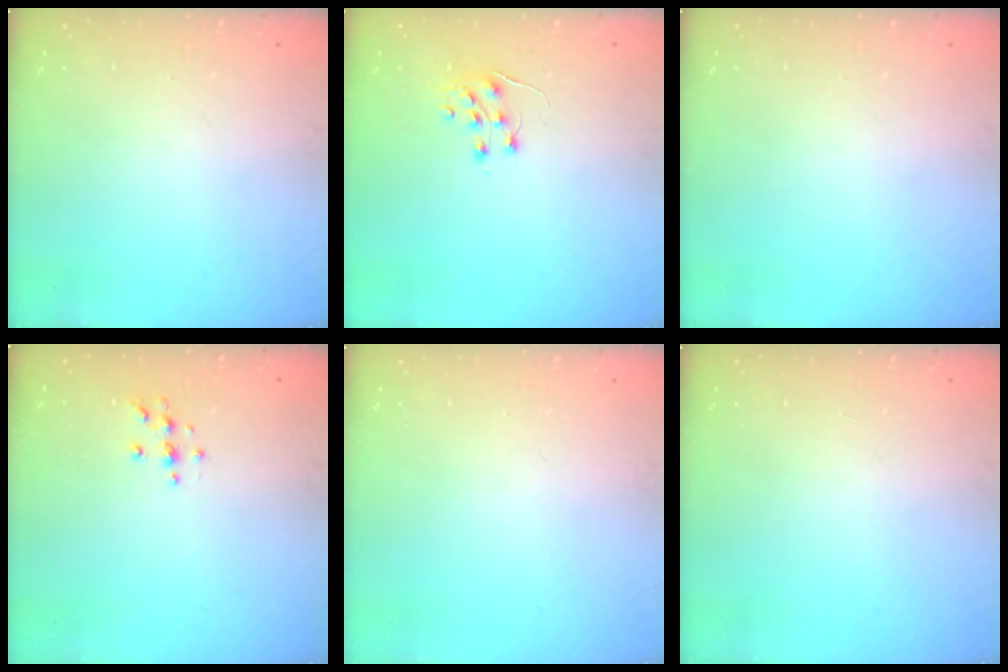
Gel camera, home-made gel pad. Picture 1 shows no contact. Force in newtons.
{"total": 7.1, "press": 7.1, "slide": 0.6}
{"total": 0.0}
{"total": 4.7, "press": 4.6, "slide": 0.5}
{"total": 0.0}
{"total": 0.0}